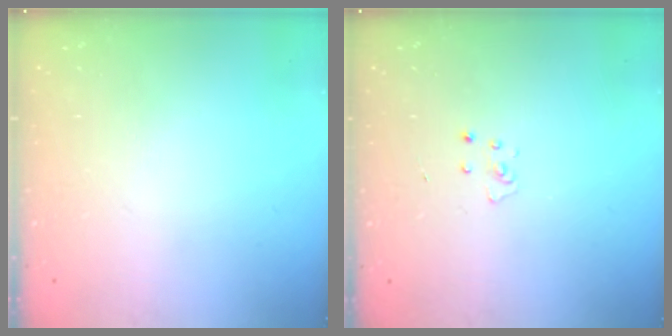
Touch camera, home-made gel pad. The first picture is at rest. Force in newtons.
{"total": 2.7, "press": 2.7, "slide": 0.3}